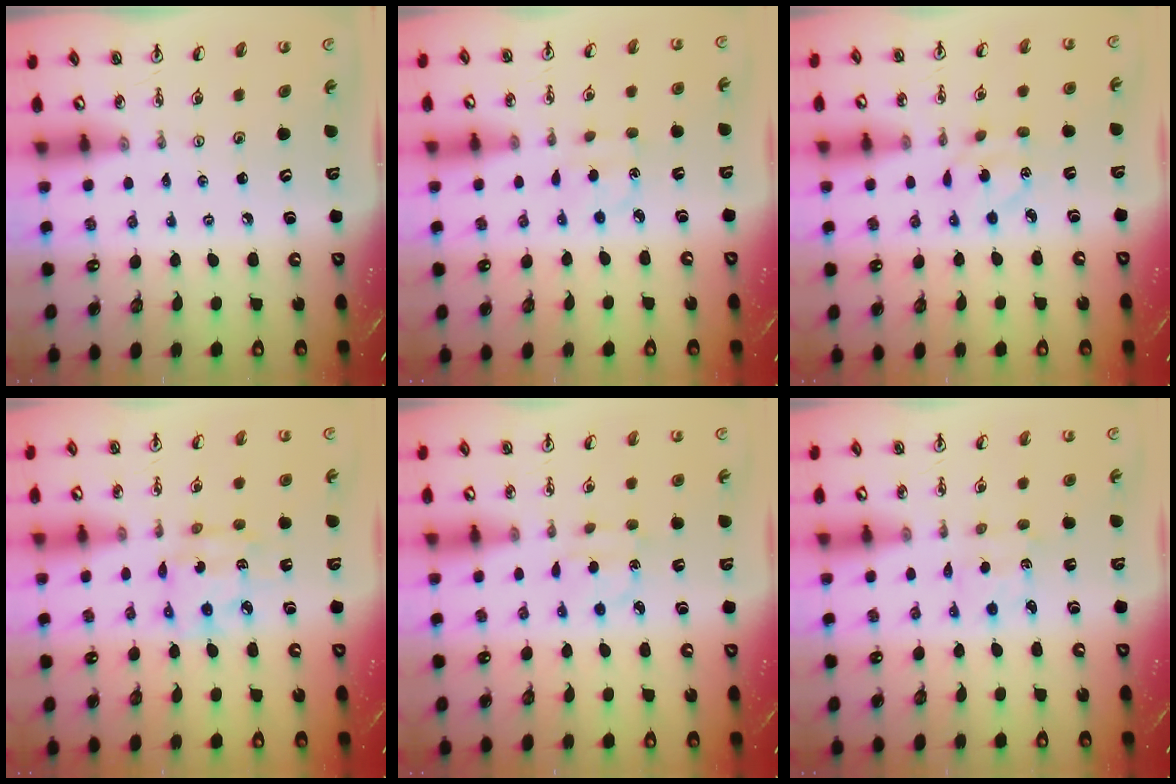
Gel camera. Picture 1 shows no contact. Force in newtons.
{"total": 2.8, "press": 2.7, "slide": 0.7}
{"total": 4.4, "press": 4.4, "slide": 0.5}
{"total": 7.8, "press": 7.8, "slide": 0.7}
{"total": 3.2, "press": 3.2, "slide": 0.4}
{"total": 2.1, "press": 2.0, "slide": 0.6}